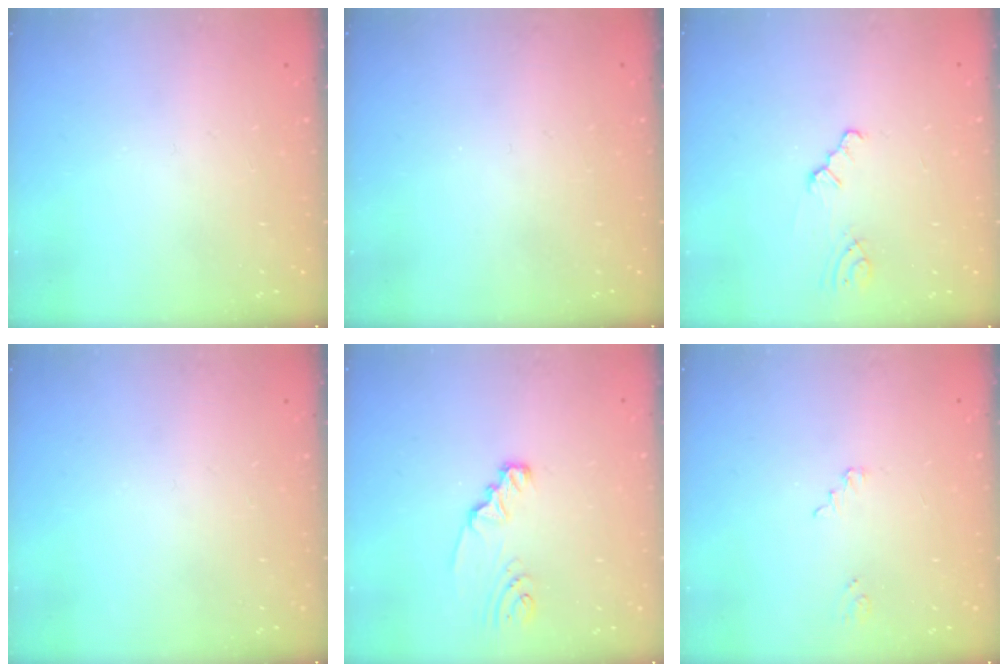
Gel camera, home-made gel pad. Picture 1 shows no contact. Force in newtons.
{"total": 0.0}
{"total": 1.0, "press": 1.0, "slide": 0.2}
{"total": 0.0}
{"total": 2.4, "press": 2.4, "slide": 0.1}
{"total": 2.2, "press": 2.2, "slide": 0.2}